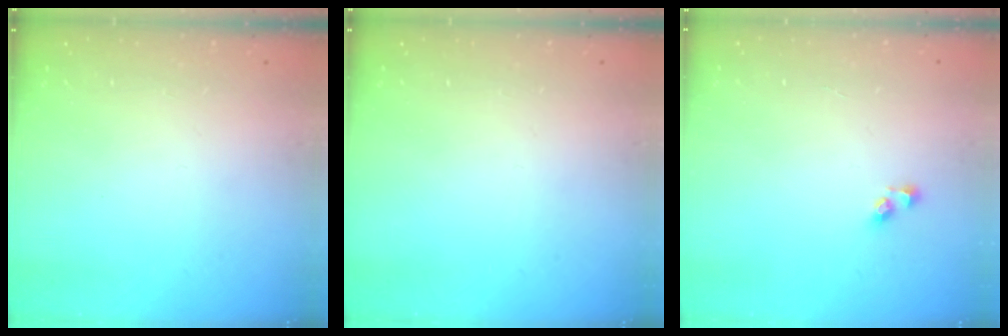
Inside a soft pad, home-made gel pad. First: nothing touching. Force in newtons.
{"total": 0.0}
{"total": 3.9, "press": 3.9, "slide": 0.4}